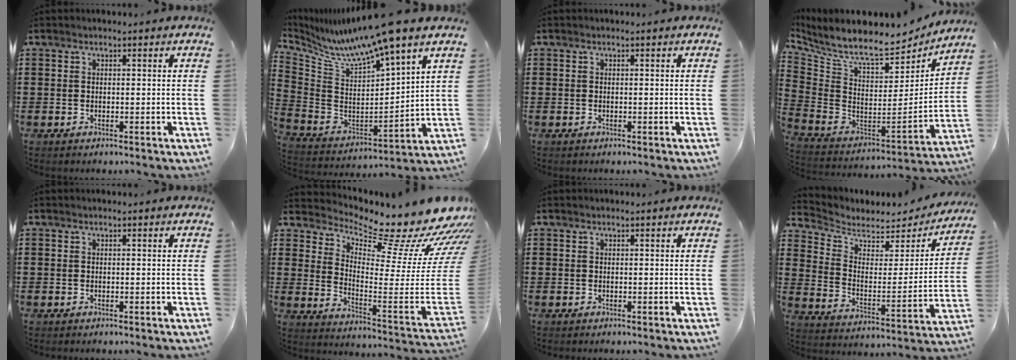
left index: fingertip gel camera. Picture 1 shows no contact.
{"total": 9.8, "force": [8.4, -0.2, 5.1], "torque": [-0.130, -0.066, 0.134]}
{"total": 0.0}
{"total": 8.5, "force": [7.1, 1.9, 4.1], "torque": [-0.113, -0.063, 0.123]}
{"total": 0.0}
{"total": 11.4, "force": [9.6, 2.1, 5.8], "torque": [-0.083, -0.100, 0.150]}
{"total": 0.0}
{"total": 4.7, "force": [3.8, 2.4, 1.1], "torque": [-0.051, -0.024, 0.065]}